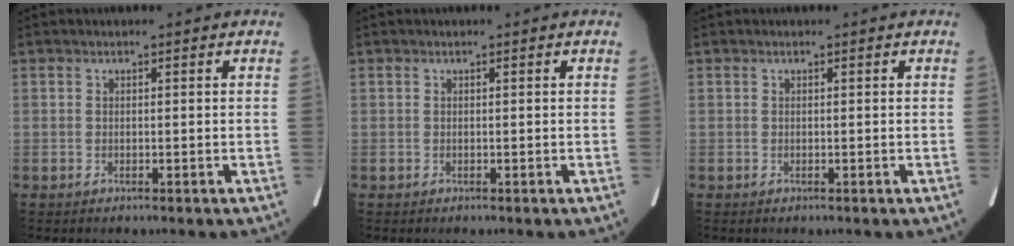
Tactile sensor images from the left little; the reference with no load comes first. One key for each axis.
{"total": 0.0}
{"total": 0.0}